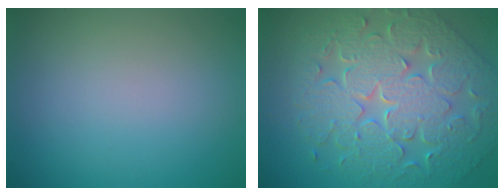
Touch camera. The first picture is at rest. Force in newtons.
{"total": 7.8, "press": 6.7, "slide": 4.0}